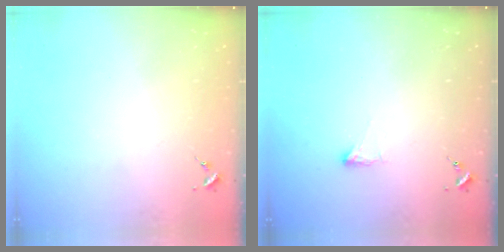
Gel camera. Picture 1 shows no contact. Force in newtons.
{"total": 4.1, "press": 4.0, "slide": 0.9}